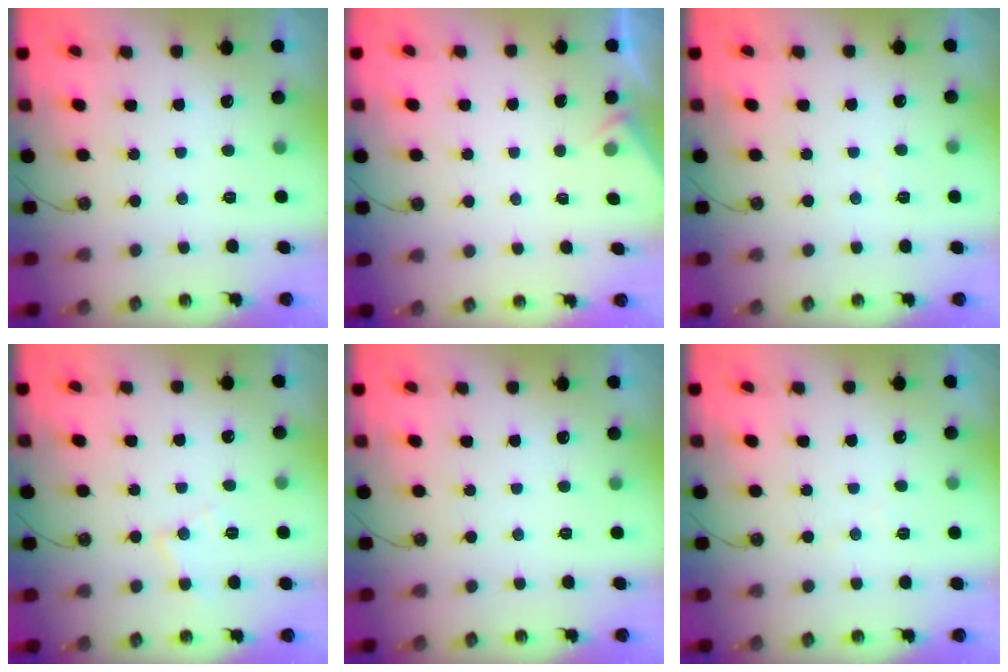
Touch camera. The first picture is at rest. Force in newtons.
{"total": 2.8, "press": 2.7, "slide": 0.4}
{"total": 2.9, "press": 2.9, "slide": 0.5}
{"total": 6.4, "press": 6.4, "slide": 0.3}
{"total": 0.0}
{"total": 4.7, "press": 4.7, "slide": 0.6}